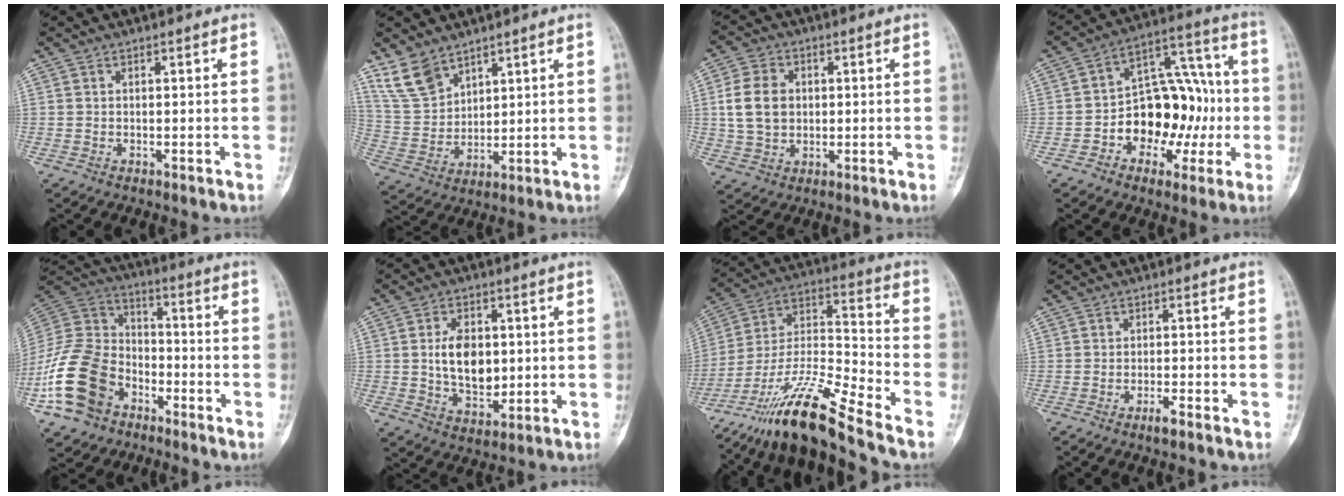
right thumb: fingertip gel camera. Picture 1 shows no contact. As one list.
[{"total": 8.5, "force": [6.4, 4.7, 3.0], "torque": [-0.053, -0.027, 0.144]}, {"total": 8.8, "force": [1.0, 6.8, 5.5], "torque": [-0.090, 0.008, 0.020]}, {"total": 17.4, "force": [-3.0, 12.2, 12.0], "torque": [-0.124, 0.056, -0.043]}, {"total": 18.5, "force": [-8.9, 13.0, 9.7], "torque": [-0.181, 0.062, -0.175]}, {"total": 9.5, "force": [0.7, 6.3, 7.0], "torque": [-0.097, -0.008, 0.017]}, {"total": 17.9, "force": [-14.1, 0.9, 11.0], "torque": [-0.224, 0.073, -0.260]}, {"total": 2.2, "force": [-1.5, 0.0, 1.6], "torque": [-0.037, 0.005, -0.031]}]